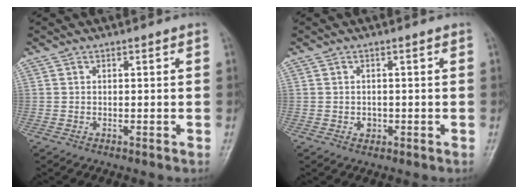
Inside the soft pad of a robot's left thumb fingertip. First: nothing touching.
{"total": 1.3, "force": [-0.3, 1.1, 0.7], "torque": [-0.005, 0.002, -0.002]}